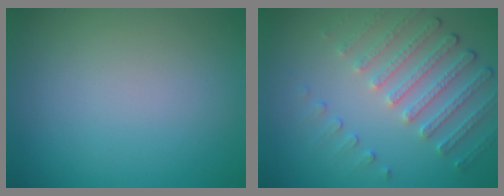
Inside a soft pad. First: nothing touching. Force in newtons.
{"total": 4.6, "press": 3.4, "slide": 3.1}